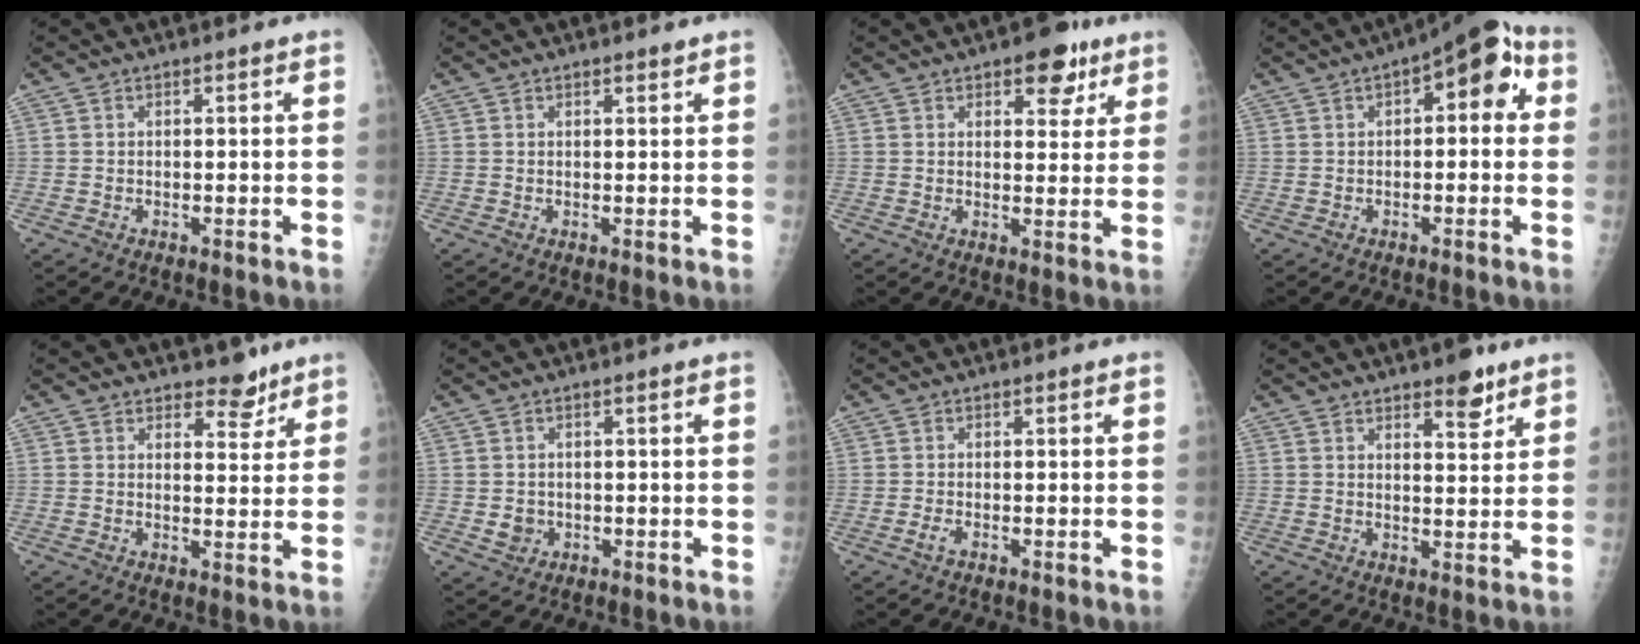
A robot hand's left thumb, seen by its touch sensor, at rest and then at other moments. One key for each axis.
{"total": 0.8, "fx": 0.7, "fy": 0.2, "fz": 0.2, "tx": -0.002, "ty": -0.006, "tz": 0.010}
{"total": 7.4, "fx": 4.4, "fy": 3.9, "fz": 4.5, "tx": -0.022, "ty": -0.017, "tz": 0.053}
{"total": 10.3, "fx": 2.6, "fy": 4.8, "fz": 8.7, "tx": -0.081, "ty": 0.028, "tz": 0.021}
{"total": 4.5, "fx": 3.7, "fy": 2.3, "fz": 1.3, "tx": 0.010, "ty": -0.027, "tz": 0.053}
{"total": 2.5, "fx": -0.4, "fy": 2.3, "fz": 0.7, "tx": -0.001, "ty": 0.001, "tz": 0.000}
{"total": 1.0, "fx": -0.7, "fy": 0.4, "fz": 0.7, "tx": -0.018, "ty": -0.002, "tz": -0.014}
{"total": 5.3, "fx": 3.8, "fy": 2.0, "fz": 3.2, "tx": -0.026, "ty": -0.025, "tz": 0.052}